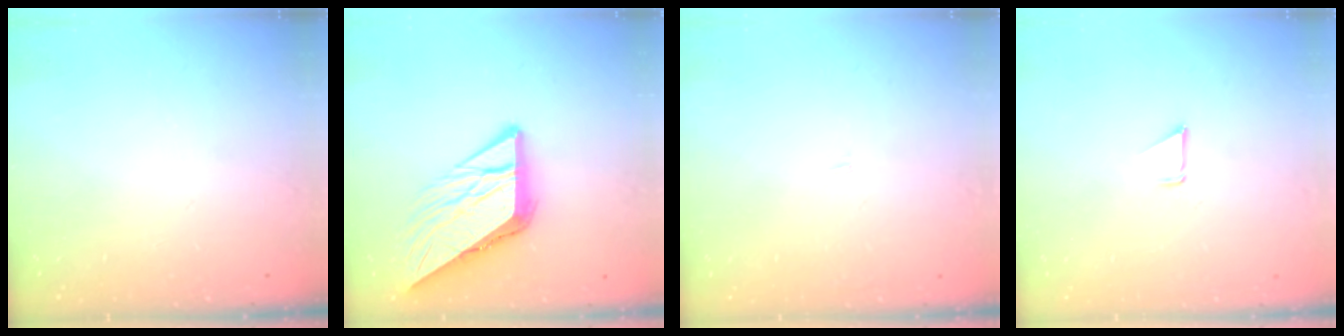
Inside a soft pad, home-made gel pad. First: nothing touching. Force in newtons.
{"total": 11.2, "press": 11.2, "slide": 1.1}
{"total": 1.6, "press": 1.6, "slide": 0.1}
{"total": 0.9, "press": 0.9, "slide": 0.1}